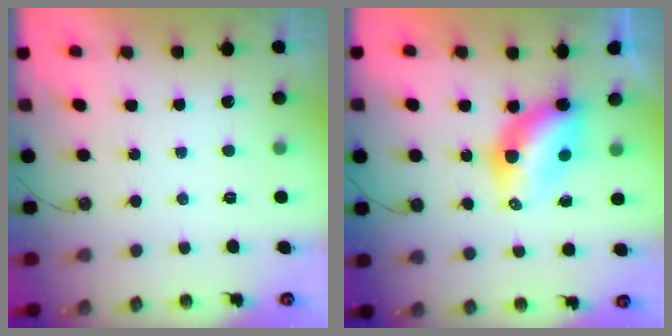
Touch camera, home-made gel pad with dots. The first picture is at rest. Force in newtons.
{"total": 7.3, "press": 7.3, "slide": 0.6}